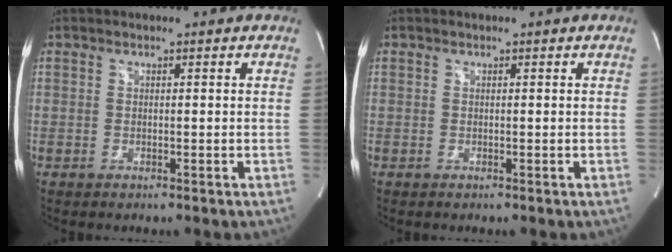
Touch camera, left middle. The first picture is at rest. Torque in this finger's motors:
{"motor_torque": [-0.02, 0.02, 0.03, 0.00]}